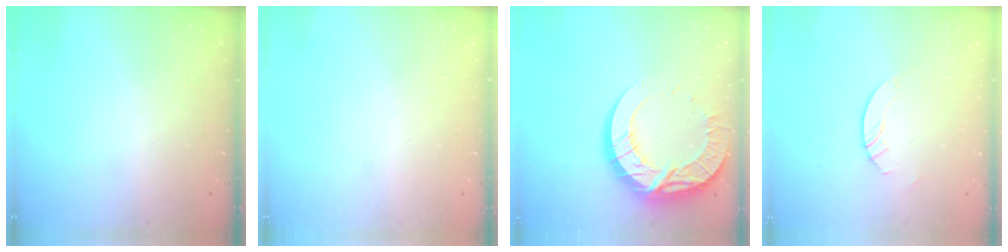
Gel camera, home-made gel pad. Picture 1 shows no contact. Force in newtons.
{"total": 0.0}
{"total": 18.8, "press": 18.8, "slide": 1.7}
{"total": 2.1, "press": 2.1, "slide": 0.2}